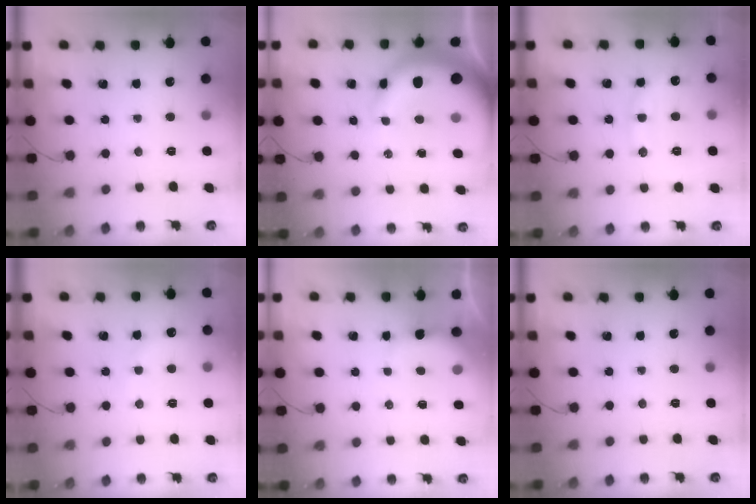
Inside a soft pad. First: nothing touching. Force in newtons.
{"total": 13.9, "press": 13.6, "slide": 2.8}
{"total": 12.2, "press": 12.2, "slide": 0.4}
{"total": 5.9, "press": 5.8, "slide": 0.8}
{"total": 2.8, "press": 2.7, "slide": 0.7}
{"total": 0.0}